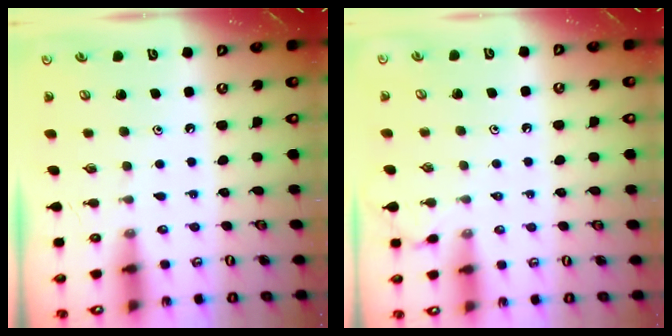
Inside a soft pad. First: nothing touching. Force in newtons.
{"total": 2.4, "press": 2.4, "slide": 0.3}